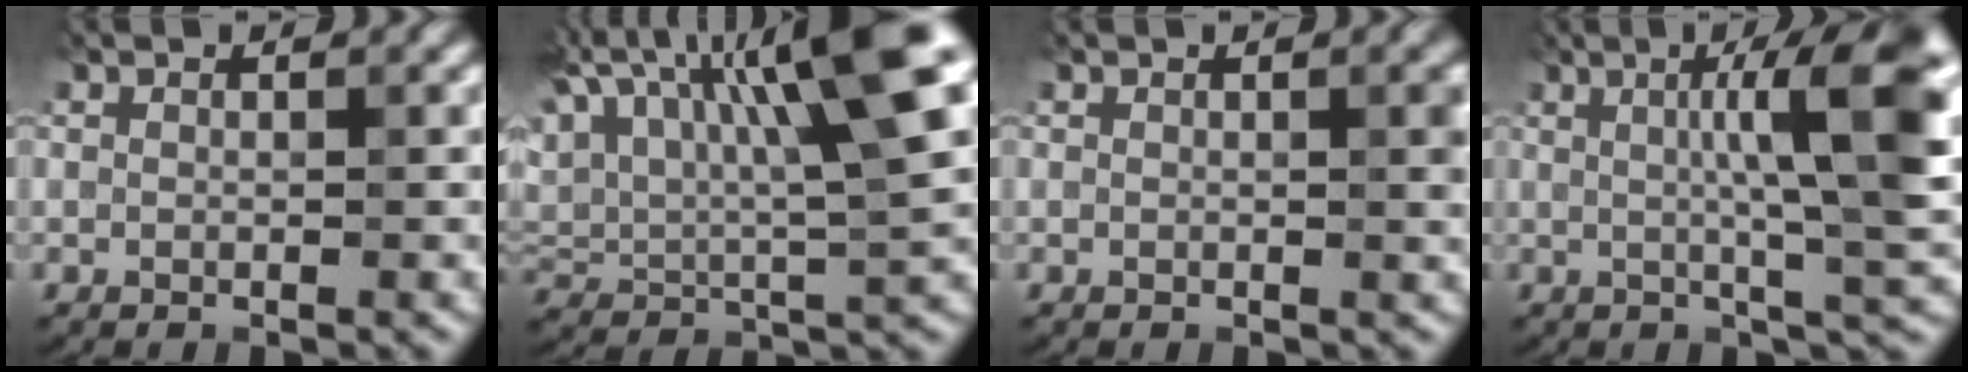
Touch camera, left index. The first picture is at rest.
{"total": 13.2, "force": [6.0, 4.0, 11.0], "torque": [-0.181, 0.029, 0.096]}
{"total": 1.8, "force": [0.2, 0.4, 1.8], "torque": [-0.020, 0.005, 0.002]}
{"total": 9.5, "force": [1.7, 1.6, 9.2], "torque": [-0.119, 0.012, 0.027]}